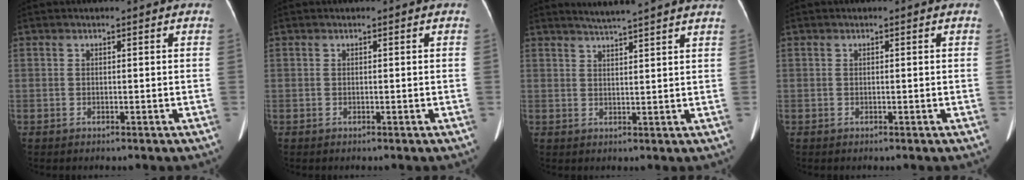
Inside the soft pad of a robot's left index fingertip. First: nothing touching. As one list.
[{"total": 0.0}, {"total": 8.5, "force": [7.8, -0.9, 3.4], "torque": [-0.055, 0.017, 0.095]}, {"total": 0.0}]